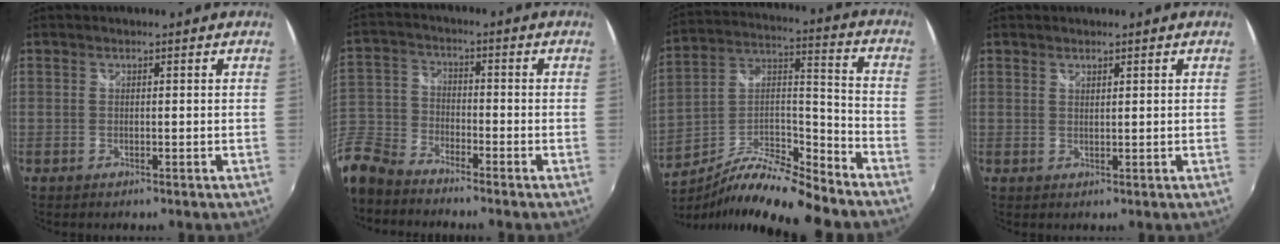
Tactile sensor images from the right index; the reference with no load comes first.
{"total": 12.0, "force": [-8.8, 6.7, 4.6], "torque": [-0.127, 0.001, -0.189]}
{"total": 15.4, "force": [-12.7, 1.6, 8.5], "torque": [-0.158, 0.006, -0.234]}
{"total": 1.0, "force": [0.9, 0.2, 0.4], "torque": [-0.004, 0.000, 0.015]}